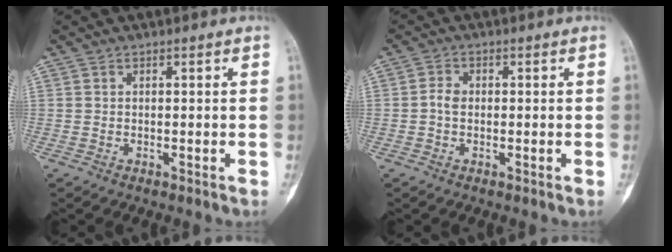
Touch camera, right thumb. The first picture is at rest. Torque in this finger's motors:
{"motor_torque": [-0.17, -0.14, 0.37, -0.22, 0.02]}